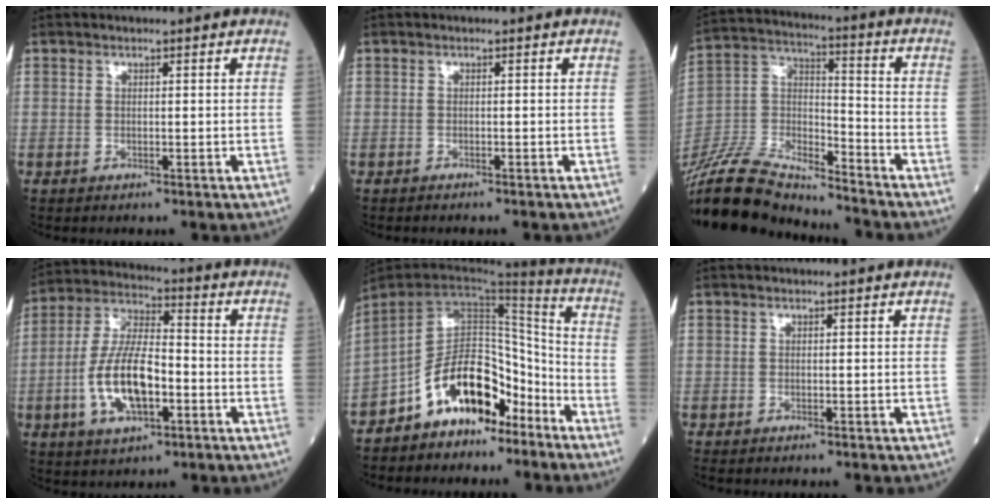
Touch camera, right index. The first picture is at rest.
{"total": 2.1, "force": [-1.9, 0.0, 0.9], "torque": [-0.013, 0.000, -0.023]}
{"total": 18.9, "force": [-17.9, 2.6, 5.6], "torque": [-0.121, 0.018, -0.326]}
{"total": 12.7, "force": [-3.4, 4.8, 11.3], "torque": [-0.231, 0.009, -0.062]}
{"total": 12.5, "force": [-8.3, 6.5, 6.8], "torque": [-0.120, 0.034, -0.150]}
{"total": 2.3, "force": [-2.0, 0.0, 1.0], "torque": [-0.011, 0.000, -0.027]}